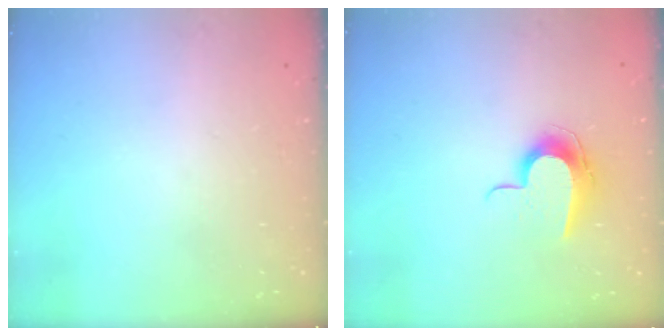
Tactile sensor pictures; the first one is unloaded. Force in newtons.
{"total": 10.1, "press": 10.1, "slide": 0.6}